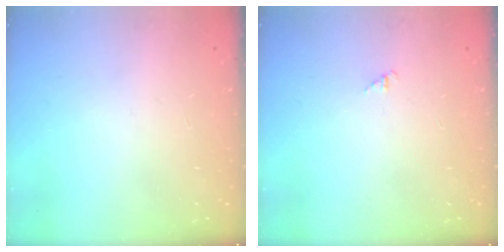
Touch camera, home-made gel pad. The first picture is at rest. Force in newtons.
{"total": 1.2, "press": 1.1, "slide": 0.3}